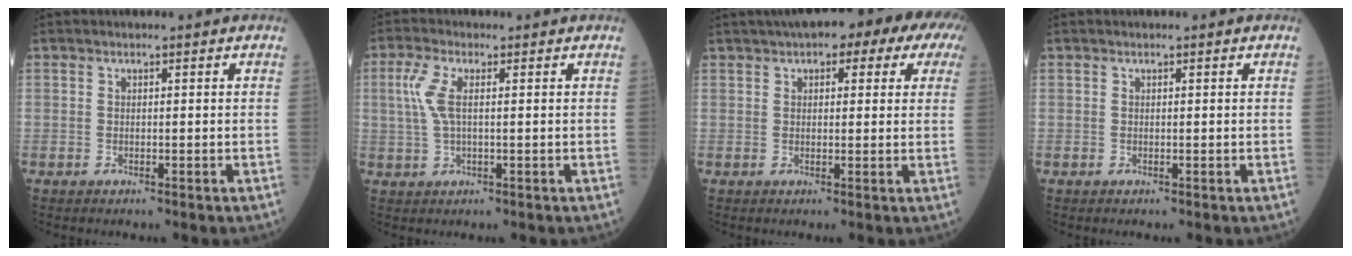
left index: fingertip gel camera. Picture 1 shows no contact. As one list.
[{"total": 4.4, "force": [0.8, 1.4, 4.1], "torque": [-0.112, 0.009, 0.015]}, {"total": 14.1, "force": [8.4, 4.8, 10.2], "torque": [-0.139, 0.055, 0.098]}, {"total": 0.0}]